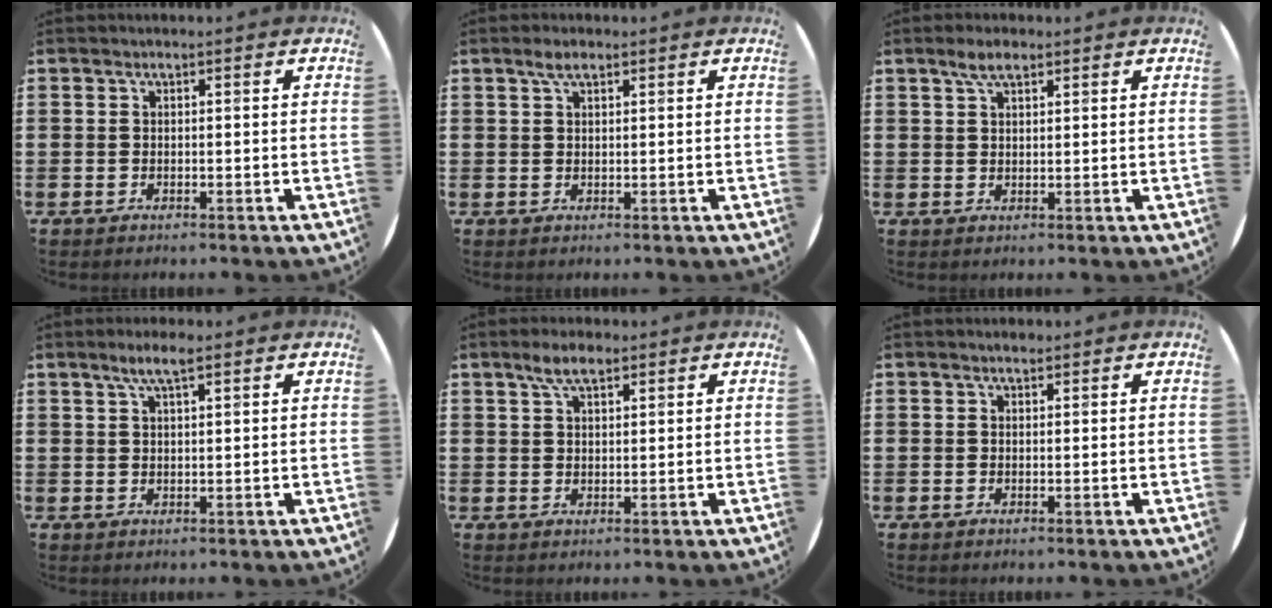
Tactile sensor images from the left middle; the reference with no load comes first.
{"total": 2.1, "force": [1.4, 0.8, 1.3], "torque": [-0.020, 0.003, 0.023]}
{"total": 3.1, "force": [2.2, 1.1, 1.9], "torque": [-0.032, 0.004, 0.037]}
{"total": 3.6, "force": [2.5, 0.7, 2.6], "torque": [-0.053, 0.008, 0.042]}
{"total": 3.9, "force": [2.8, 1.5, 2.3], "torque": [-0.042, 0.004, 0.048]}
{"total": 0.8, "force": [0.7, 0.2, 0.2], "torque": [-0.004, 0.003, 0.014]}